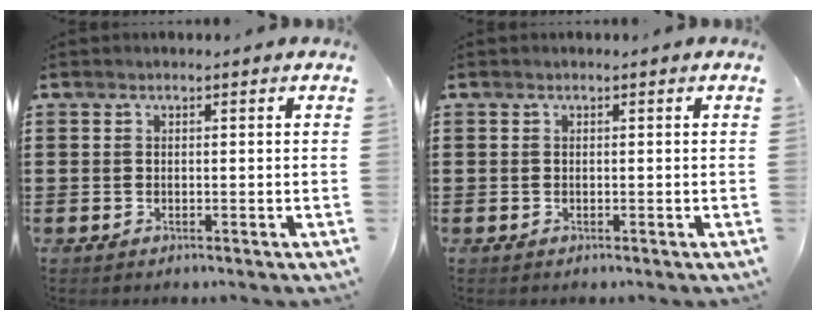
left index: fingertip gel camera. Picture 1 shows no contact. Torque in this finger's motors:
{"motor_torque": [0.03, -0.02, 0.00, 0.00]}